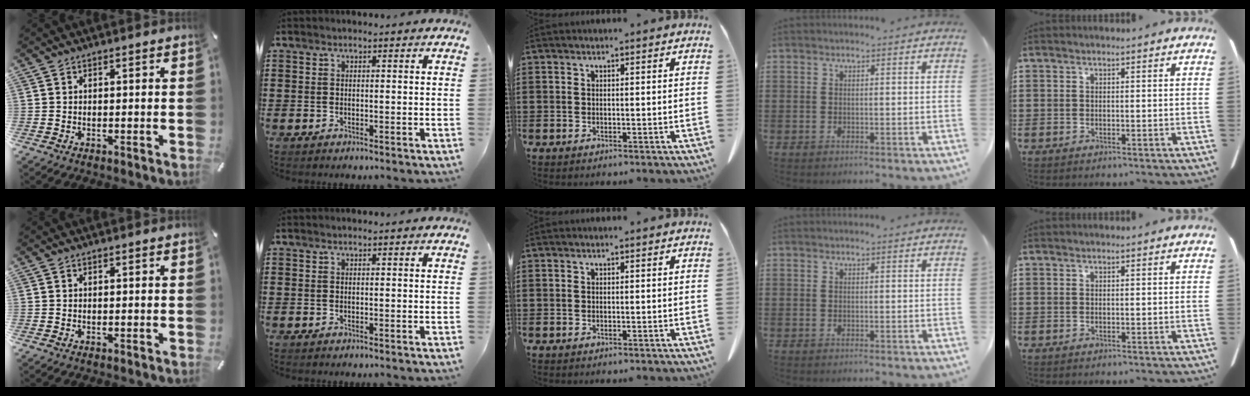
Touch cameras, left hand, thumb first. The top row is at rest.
{}